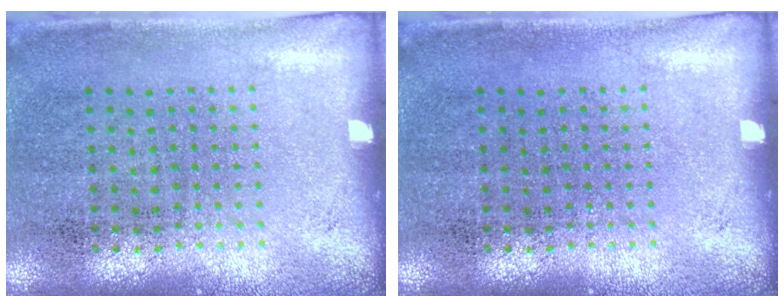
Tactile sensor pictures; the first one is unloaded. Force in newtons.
{"total": 0.0}